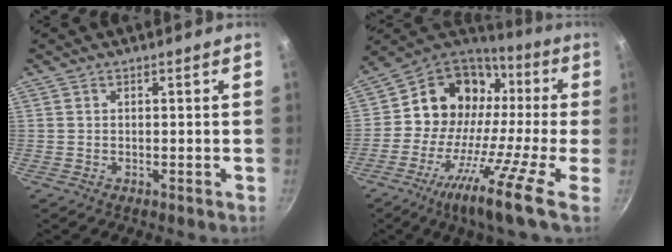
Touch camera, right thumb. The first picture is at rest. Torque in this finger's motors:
{"motor_torque": [2.09, 2.10, 1.20, -1.18, 0.21]}